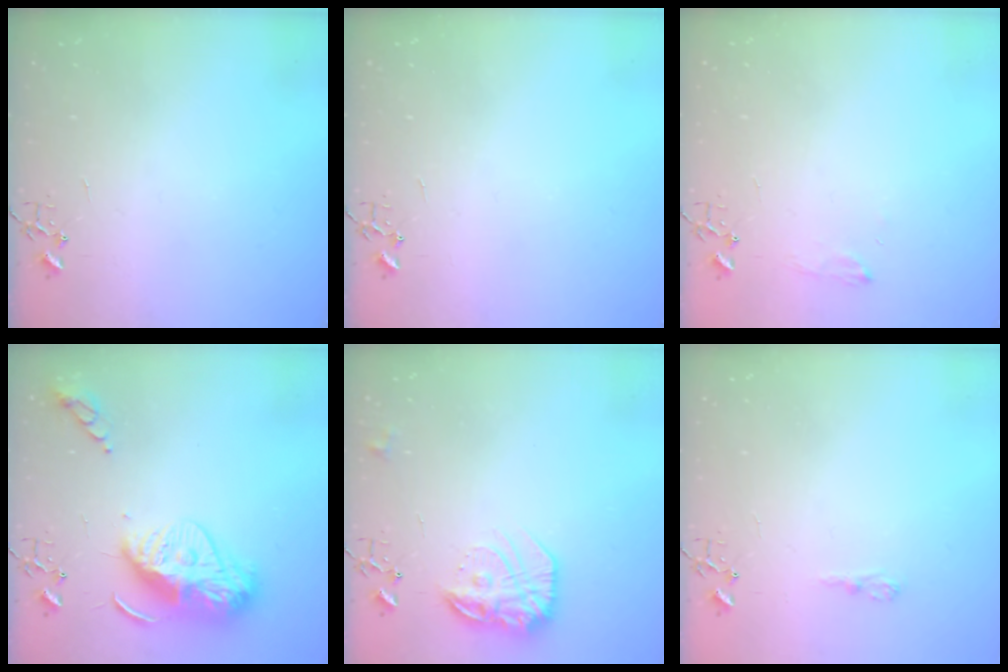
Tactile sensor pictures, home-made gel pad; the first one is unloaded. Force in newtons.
{"total": 0.0}
{"total": 6.3, "press": 6.2, "slide": 0.8}
{"total": 16.7, "press": 16.7, "slide": 0.8}
{"total": 17.3, "press": 17.2, "slide": 1.2}
{"total": 6.0, "press": 6.0, "slide": 0.7}